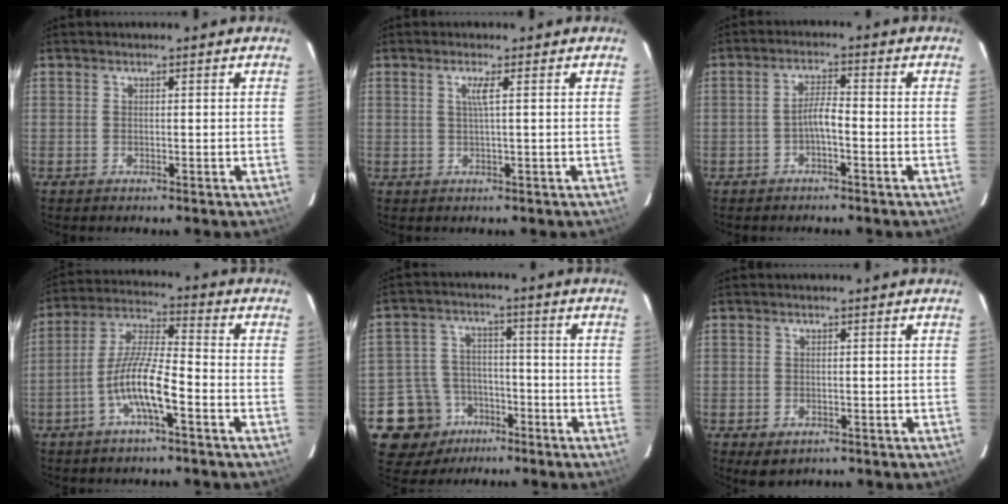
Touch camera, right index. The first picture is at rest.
{"total": 1.8, "force": [0.4, -0.6, 1.7], "torque": [-0.030, -0.003, 0.009]}
{"total": 3.0, "force": [-1.6, 0.5, 2.5], "torque": [-0.051, 0.009, -0.030]}
{"total": 10.1, "force": [-4.5, 1.4, 9.0], "torque": [-0.187, 0.005, -0.087]}
{"total": 11.3, "force": [-6.2, 9.2, 2.2], "torque": [-0.081, 0.030, -0.089]}
{"total": 2.8, "force": [-1.3, 2.0, 1.5], "torque": [-0.028, -0.006, -0.014]}